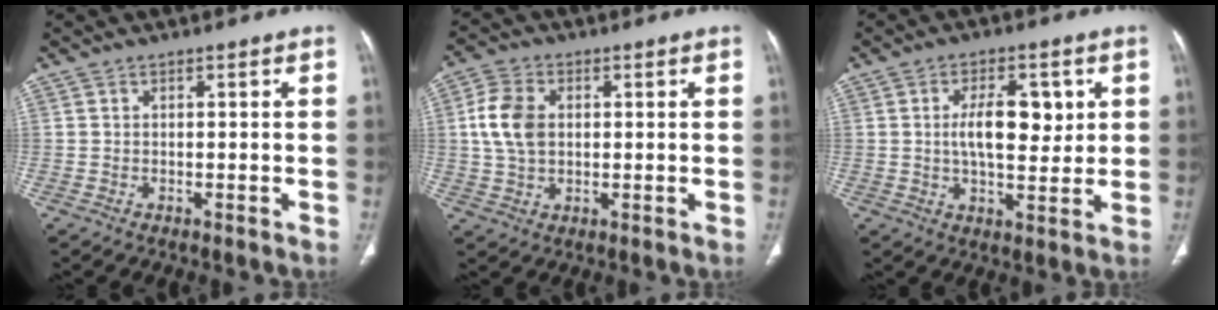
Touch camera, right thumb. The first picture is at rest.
{"total": 7.9, "force": [1.0, 5.6, 5.6], "torque": [-0.108, 0.007, 0.019]}
{"total": 9.6, "force": [1.9, 4.6, 8.2], "torque": [-0.107, -0.011, 0.030]}